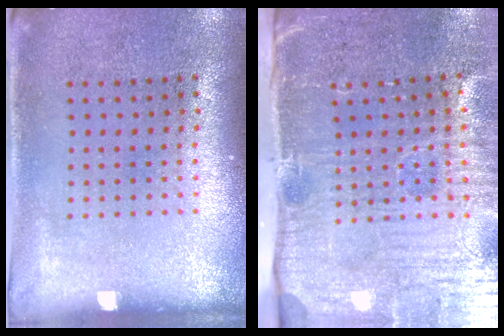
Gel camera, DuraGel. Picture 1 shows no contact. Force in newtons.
{"total": 5.2, "press": 4.3, "slide": 2.9}